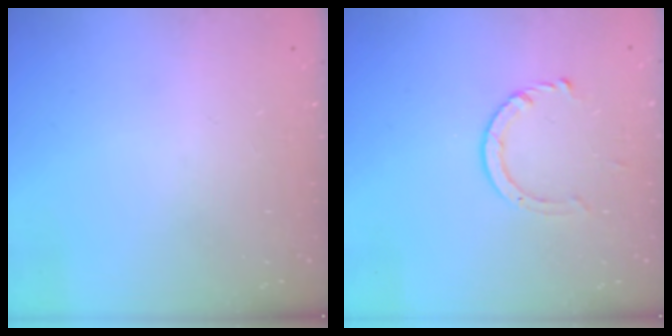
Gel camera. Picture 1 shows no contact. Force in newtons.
{"total": 3.3, "press": 3.3, "slide": 0.4}